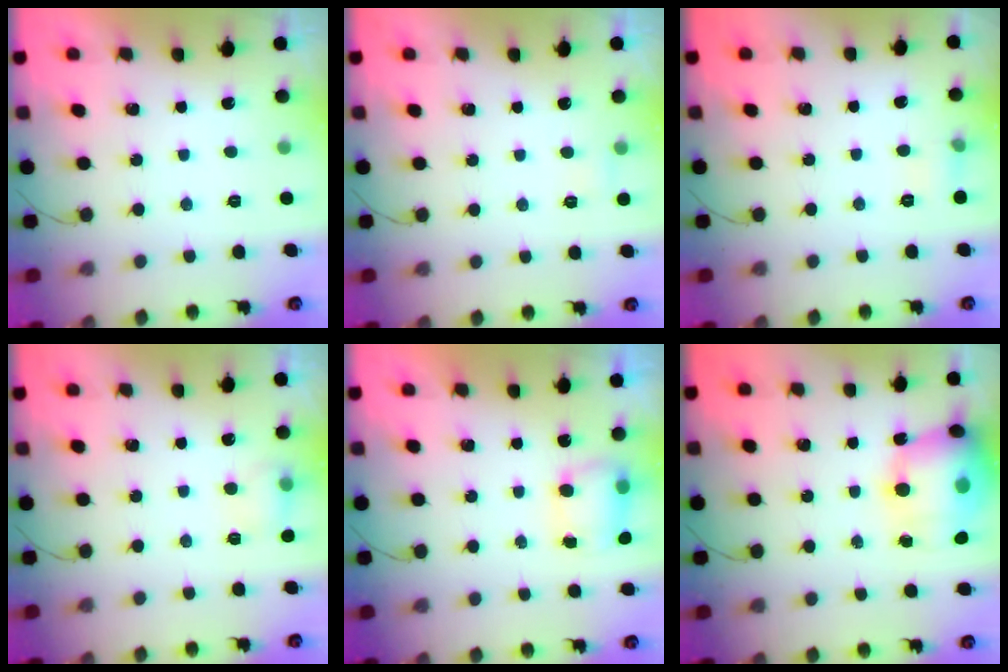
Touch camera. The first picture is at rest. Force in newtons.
{"total": 2.1, "press": 2.0, "slide": 0.7}
{"total": 4.8, "press": 4.6, "slide": 1.4}
{"total": 6.0, "press": 5.9, "slide": 0.9}
{"total": 6.3, "press": 6.3, "slide": 0.7}
{"total": 19.5, "press": 19.1, "slide": 3.8}